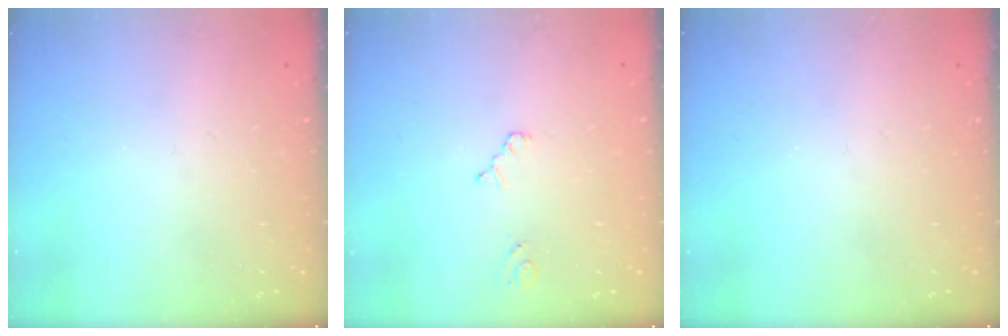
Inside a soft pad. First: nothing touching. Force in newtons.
{"total": 2.5, "press": 2.5, "slide": 0.4}
{"total": 0.0}